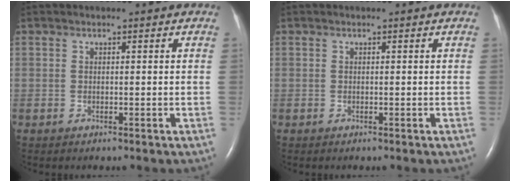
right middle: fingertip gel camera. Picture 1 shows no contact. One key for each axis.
{"total": 0.0}